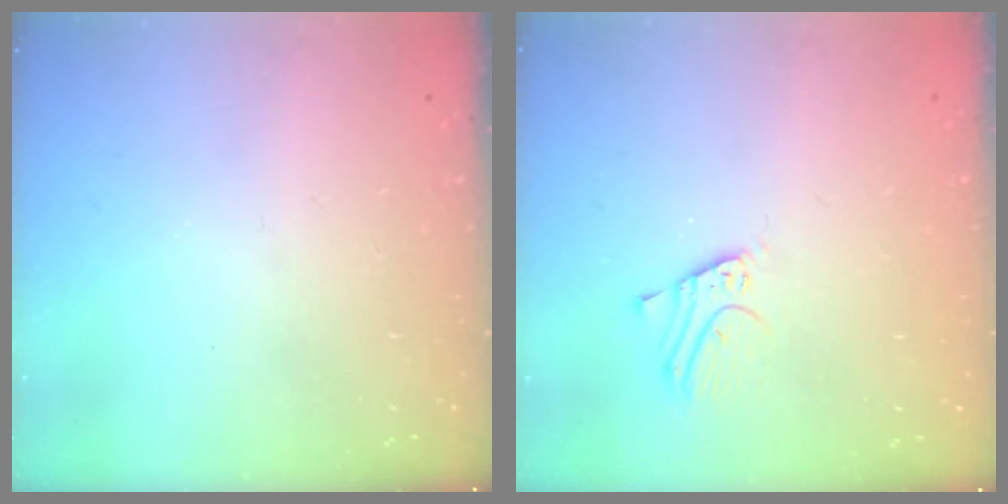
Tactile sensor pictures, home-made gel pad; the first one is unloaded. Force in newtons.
{"total": 3.7, "press": 3.7, "slide": 0.2}